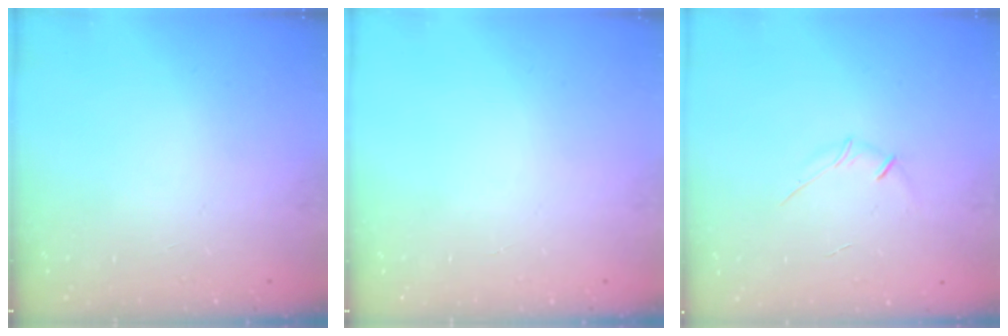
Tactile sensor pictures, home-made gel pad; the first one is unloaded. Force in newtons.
{"total": 0.0}
{"total": 3.5, "press": 3.4, "slide": 0.8}